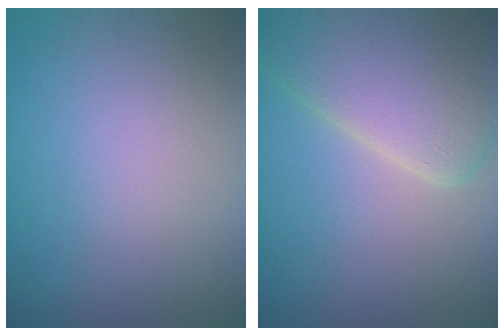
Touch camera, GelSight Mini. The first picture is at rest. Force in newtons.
{"total": 8.6, "press": 8.6, "slide": 0.7}